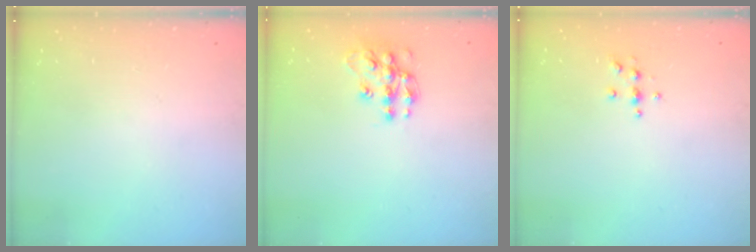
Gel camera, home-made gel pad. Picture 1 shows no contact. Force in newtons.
{"total": 12.6, "press": 12.6, "slide": 0.8}
{"total": 4.0, "press": 3.9, "slide": 0.6}